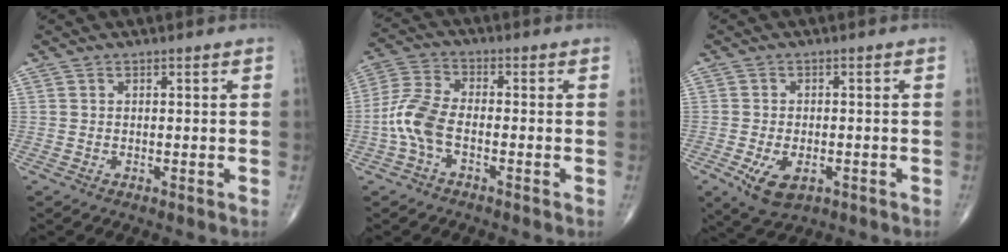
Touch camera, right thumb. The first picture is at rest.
{"total": 8.1, "force": [-2.3, 4.1, 6.6], "torque": [-0.153, 0.025, -0.054]}
{"total": 6.1, "force": [-2.3, 3.4, 4.6], "torque": [-0.081, -0.001, -0.029]}